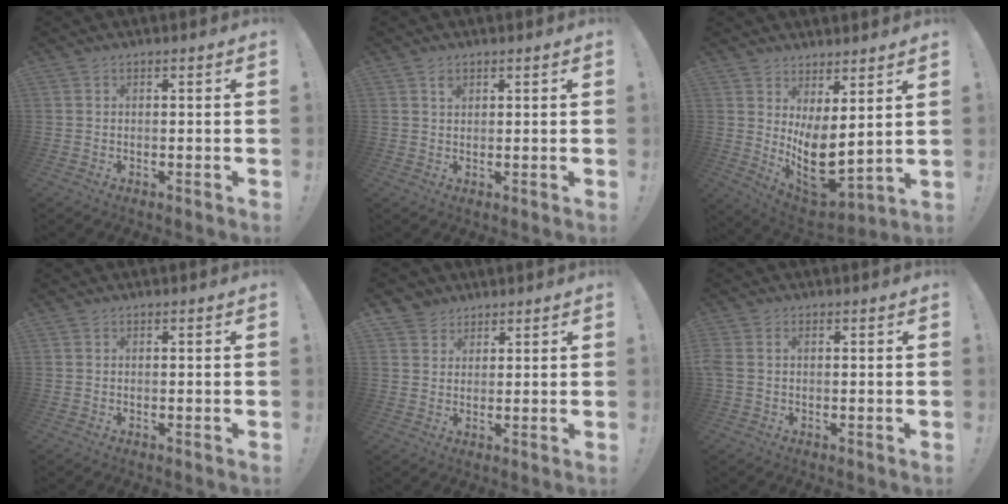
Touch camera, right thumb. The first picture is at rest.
{"total": 1.6, "force": [1.0, 1.0, 0.7], "torque": [-0.006, -0.004, 0.017]}
{"total": 11.4, "force": [1.6, 5.3, 9.9], "torque": [-0.149, -0.047, 0.041]}
{"total": 0.0}
{"total": 4.2, "force": [3.0, 2.9, 0.0], "torque": [-0.003, -0.018, 0.059]}
{"total": 1.9, "force": [0.4, 1.3, 1.3], "torque": [-0.031, 0.006, 0.009]}